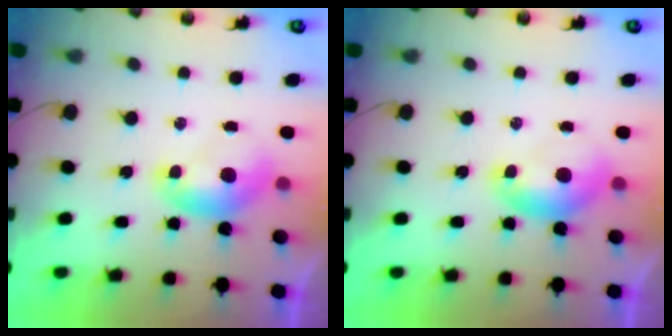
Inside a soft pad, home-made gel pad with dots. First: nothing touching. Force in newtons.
{"total": 0.0}